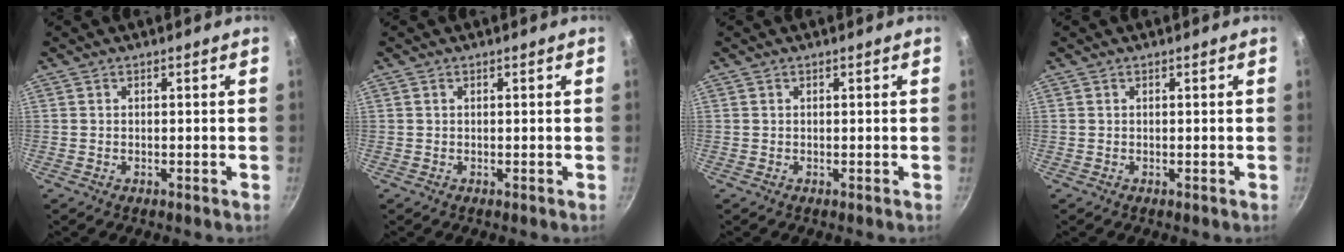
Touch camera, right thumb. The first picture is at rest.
{"total": 0.0}
{"total": 0.0}
{"total": 0.0}